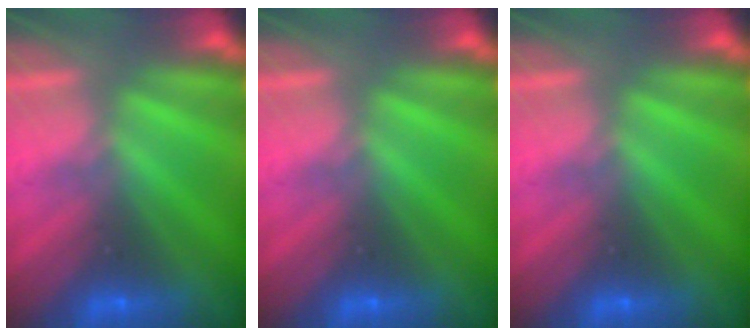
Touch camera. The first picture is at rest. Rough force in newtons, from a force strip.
{"total": 0.0}
{"total": 0.0}